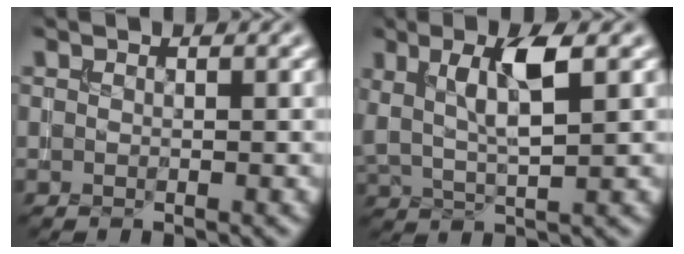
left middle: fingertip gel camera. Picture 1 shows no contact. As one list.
[{"total": 5.0, "force": [1.5, 1.5, 4.5], "torque": [-0.084, -0.002, 0.030]}]